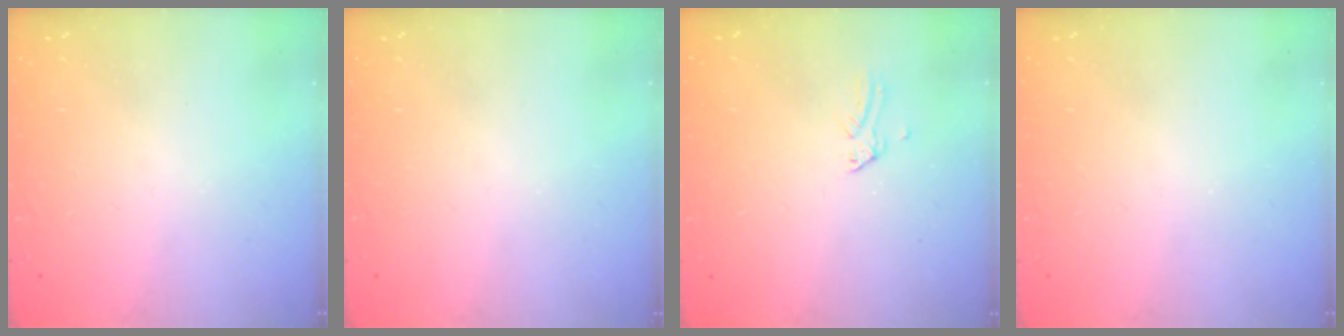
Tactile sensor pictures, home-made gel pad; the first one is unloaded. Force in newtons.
{"total": 0.0}
{"total": 0.0}
{"total": 0.0}